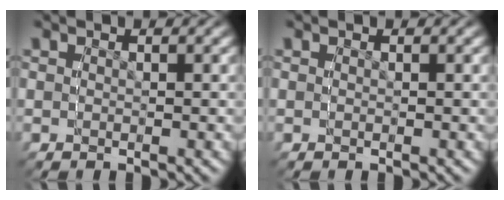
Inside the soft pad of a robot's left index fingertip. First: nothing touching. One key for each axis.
{"total": 0.0}